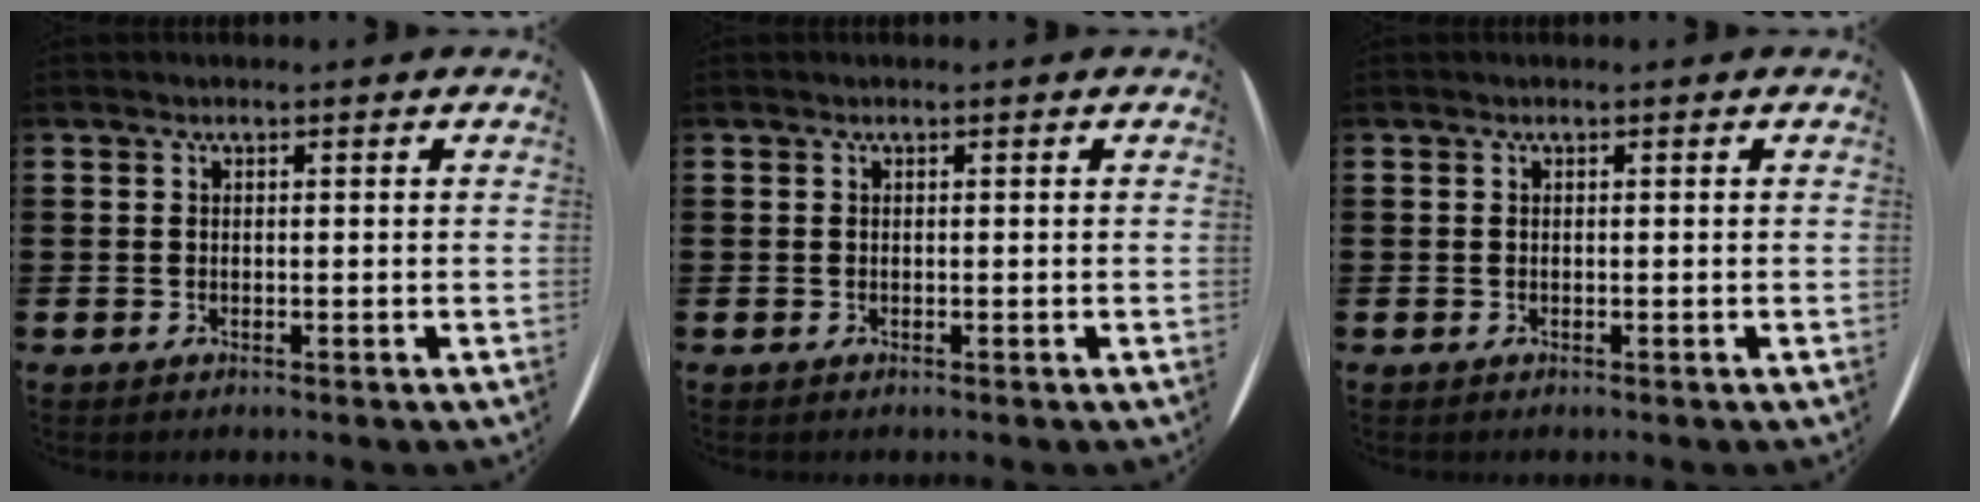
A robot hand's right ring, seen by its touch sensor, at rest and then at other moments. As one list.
[{"total": 0.0}, {"total": 0.0}]